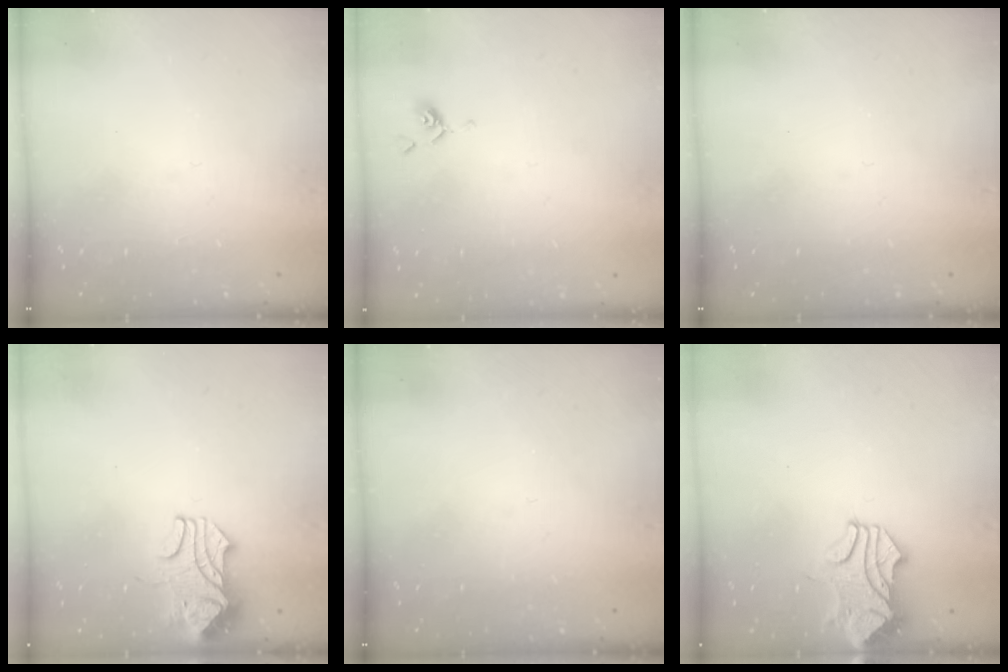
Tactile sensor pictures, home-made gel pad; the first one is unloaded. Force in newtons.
{"total": 2.0, "press": 2.0, "slide": 0.4}
{"total": 0.0}
{"total": 2.4, "press": 2.2, "slide": 1.0}
{"total": 0.0}
{"total": 1.6, "press": 1.5, "slide": 0.5}